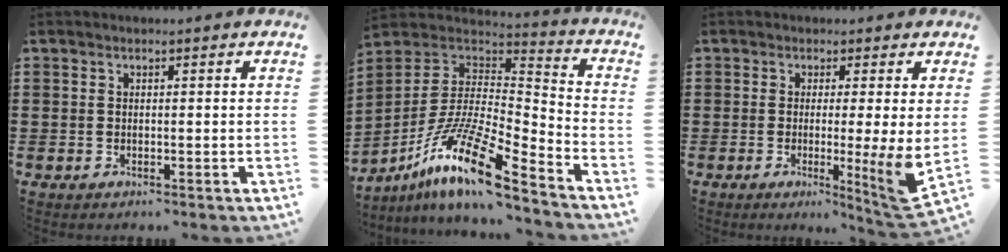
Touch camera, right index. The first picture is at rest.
{"total": 16.2, "force": [-10.7, 3.3, 11.6], "torque": [-0.230, 0.014, -0.201]}
{"total": 5.7, "force": [-0.1, -0.1, 5.7], "torque": [-0.081, -0.036, -0.002]}